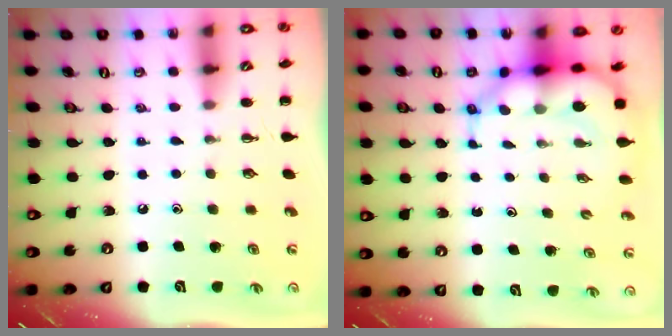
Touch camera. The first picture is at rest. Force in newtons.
{"total": 7.4, "press": 7.0, "slide": 2.2}